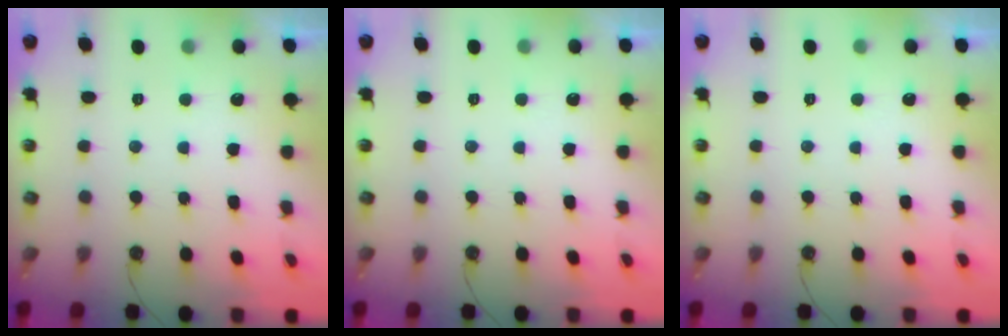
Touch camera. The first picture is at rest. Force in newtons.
{"total": 0.0}
{"total": 0.0}